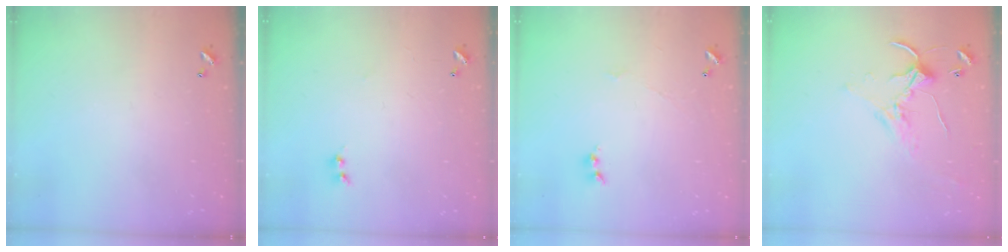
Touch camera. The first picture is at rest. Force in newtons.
{"total": 1.6, "press": 1.5, "slide": 0.4}
{"total": 1.2, "press": 1.1, "slide": 0.4}
{"total": 1.9, "press": 1.9, "slide": 0.6}